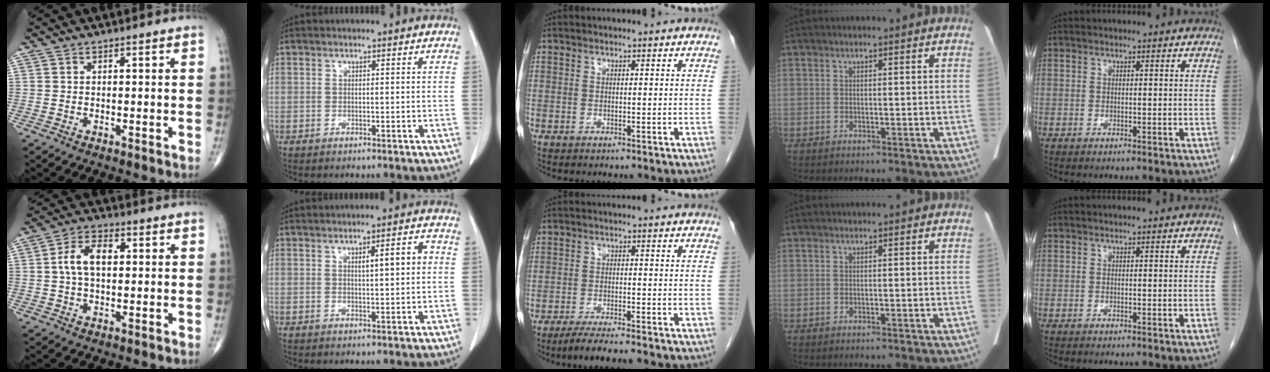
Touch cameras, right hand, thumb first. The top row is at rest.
{"thumb": {"total": 7.3, "force": [0.9, 4.2, 5.9], "torque": [-0.110, 0.016, 0.011]}, "index": {"total": 4.0, "force": [0.8, 0.7, 3.9], "torque": [-0.059, 0.008, 0.012]}, "middle": {"total": 7.2, "force": [-6.1, 0.4, 3.8], "torque": [-0.052, -0.014, -0.095]}}